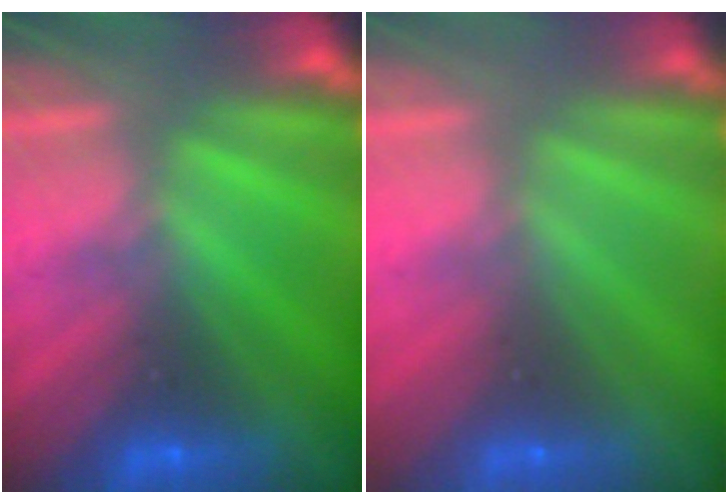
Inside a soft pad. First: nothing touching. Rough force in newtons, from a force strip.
{"total": 2.5}